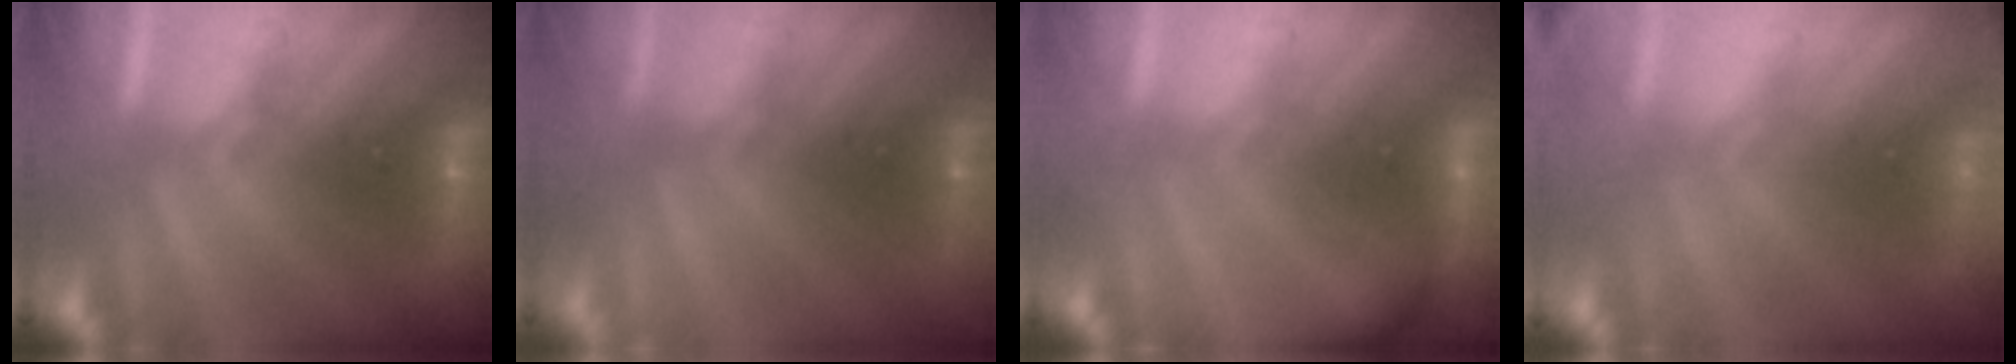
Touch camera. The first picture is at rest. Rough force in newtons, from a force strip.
{"total": 3.0}
{"total": 2.3}
{"total": 3.4}